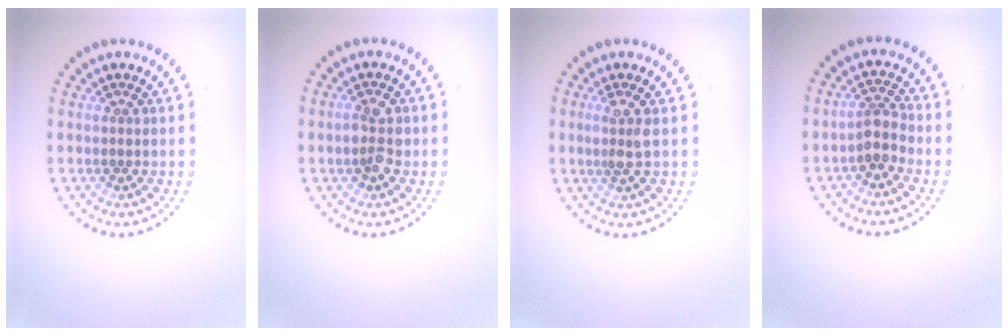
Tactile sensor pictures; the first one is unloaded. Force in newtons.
{"total": 2.5, "press": 2.5, "slide": 0.1}
{"total": 1.8, "press": 1.5, "slide": 0.9}
{"total": 2.1, "press": 1.8, "slide": 1.1}